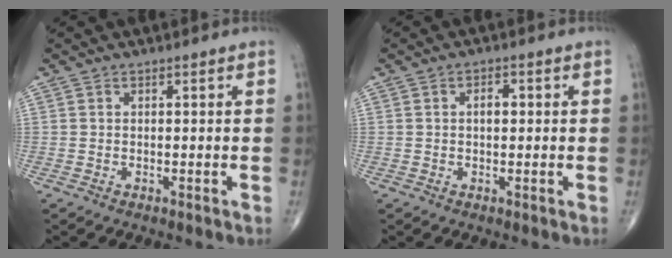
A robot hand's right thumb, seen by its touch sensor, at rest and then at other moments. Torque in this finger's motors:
{"motor_torque": [0.10, 1.06, 0.15, -0.06, 0.00]}